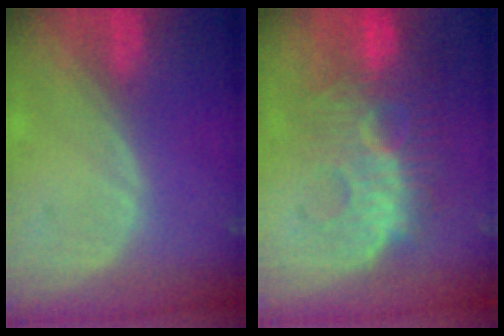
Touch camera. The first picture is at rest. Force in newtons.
{"total": 10.6, "press": 9.9, "slide": 3.8}